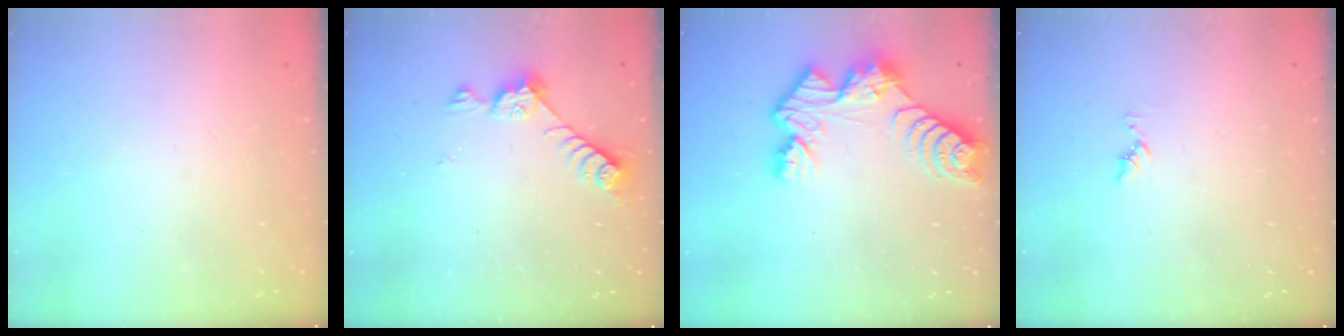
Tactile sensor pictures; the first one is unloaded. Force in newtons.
{"total": 7.3, "press": 7.3, "slide": 0.6}
{"total": 10.3, "press": 10.3, "slide": 1.0}
{"total": 5.6, "press": 5.6, "slide": 0.5}